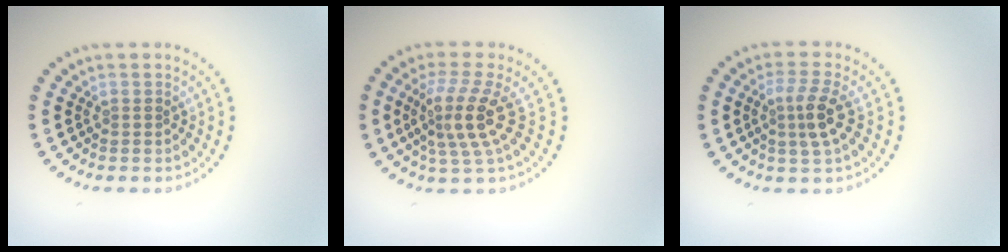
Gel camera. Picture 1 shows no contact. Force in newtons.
{"total": 4.1, "press": 3.2, "slide": 2.6}
{"total": 2.9, "press": 2.5, "slide": 1.4}